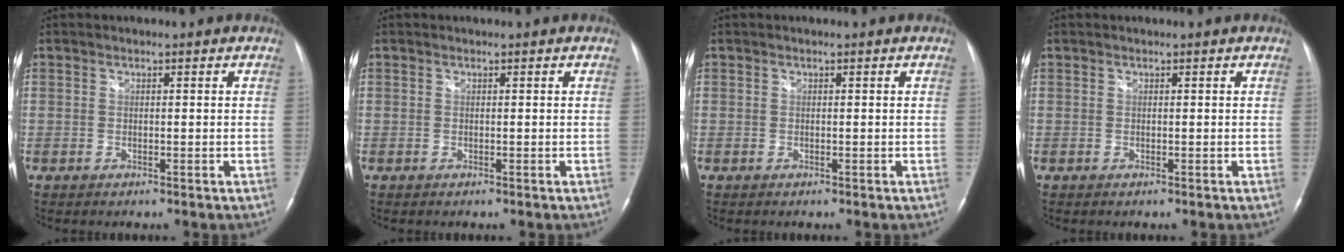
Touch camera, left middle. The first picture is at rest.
{"total": 0.0}
{"total": 0.0}
{"total": 0.0}